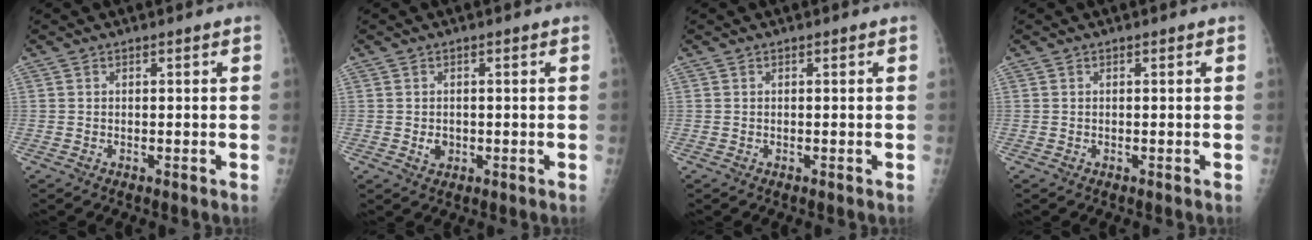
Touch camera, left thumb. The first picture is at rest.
{"total": 2.0, "force": [-0.3, 1.7, 1.1], "torque": [-0.008, 0.001, 0.001]}
{"total": 0.0}
{"total": 0.0}